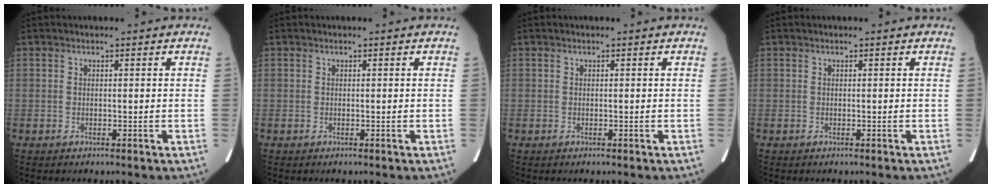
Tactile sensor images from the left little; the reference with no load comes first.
{"total": 0.0}
{"total": 0.0}
{"total": 0.0}